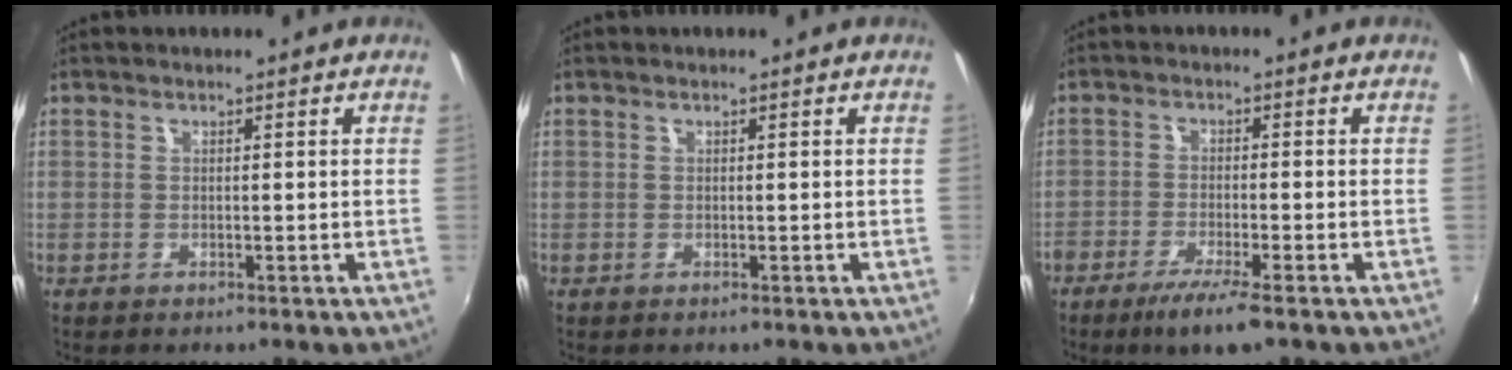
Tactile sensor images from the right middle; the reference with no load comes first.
{"total": 0.0}
{"total": 6.3, "force": [-4.4, 0.6, 4.5], "torque": [-0.104, -0.015, -0.079]}